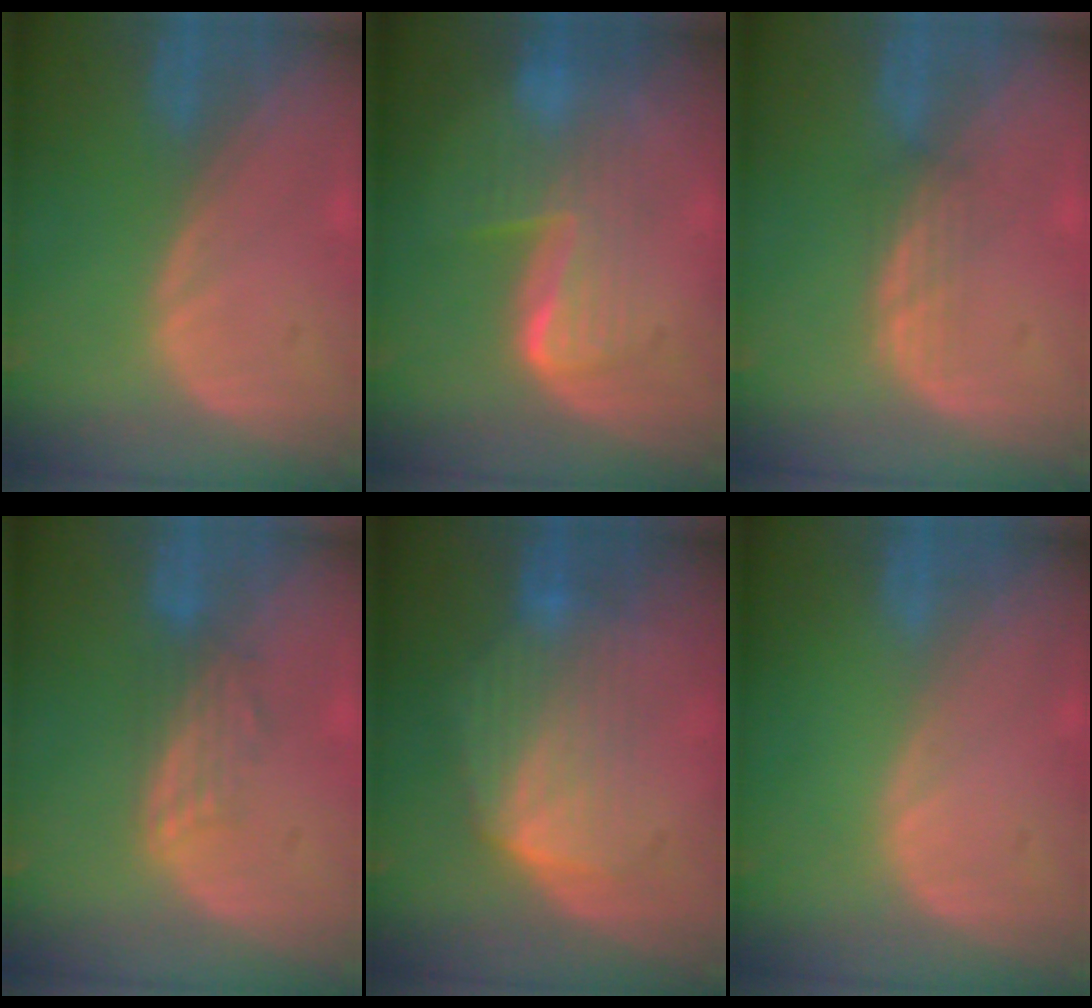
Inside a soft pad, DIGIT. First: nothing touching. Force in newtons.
{"total": 6.4, "press": 6.3, "slide": 1.3}
{"total": 2.1, "press": 2.1, "slide": 0.2}
{"total": 3.3, "press": 3.1, "slide": 1.2}
{"total": 6.9, "press": 6.9, "slide": 0.6}
{"total": 0.0}